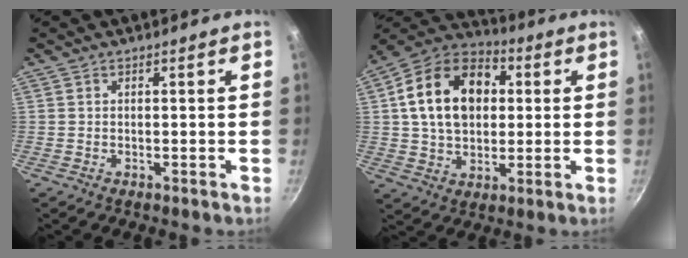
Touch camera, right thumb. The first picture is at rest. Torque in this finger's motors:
{"motor_torque": [-0.38, 2.52, 1.23, 0.44, 0.18]}